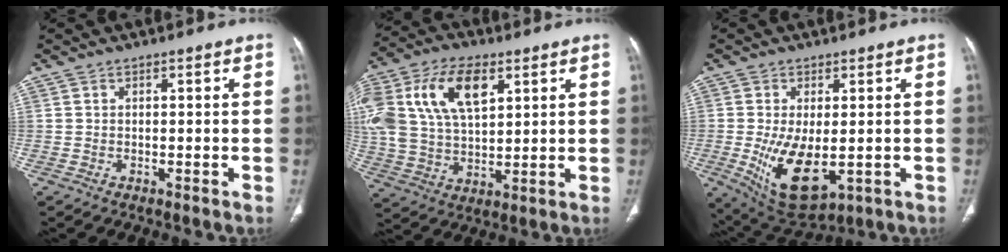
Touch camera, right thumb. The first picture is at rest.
{"total": 21.3, "force": [7.9, 12.4, 15.5], "torque": [-0.330, 0.008, 0.146]}
{"total": 11.8, "force": [-2.1, 5.7, 10.1], "torque": [-0.175, -0.024, -0.012]}